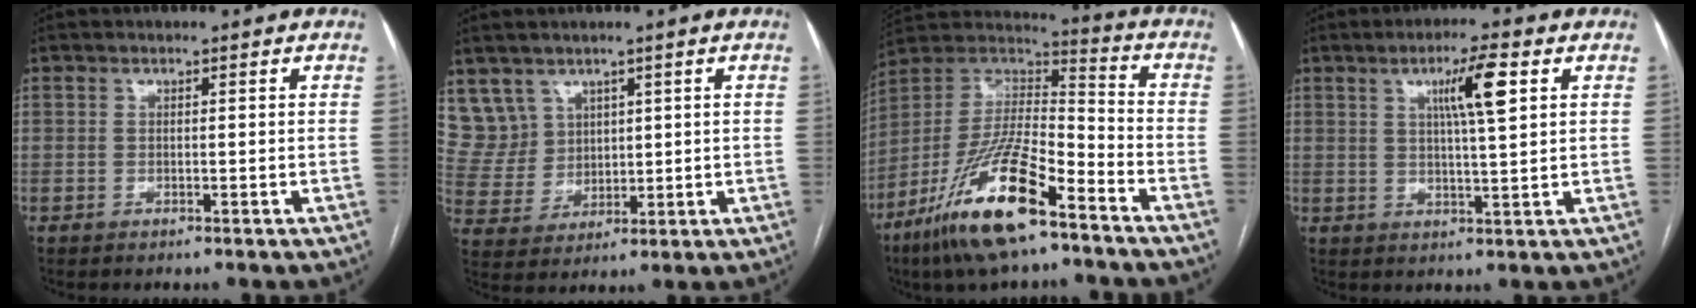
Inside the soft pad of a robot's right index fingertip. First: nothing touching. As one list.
[{"total": 7.6, "force": [4.7, 6.0, 0.1], "torque": [-0.009, 0.021, 0.111]}, {"total": 19.3, "force": [-11.7, 4.2, 14.8], "torque": [-0.308, -0.017, -0.216]}, {"total": 6.9, "force": [2.6, 0.3, 6.4], "torque": [-0.109, 0.005, 0.043]}]